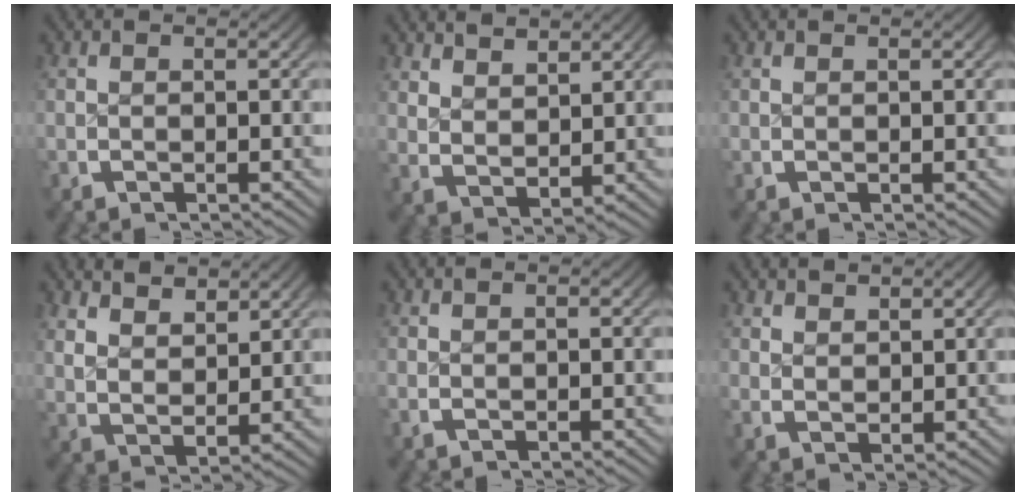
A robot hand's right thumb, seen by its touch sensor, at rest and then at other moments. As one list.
[{"total": 3.2, "force": [2.3, 1.6, 1.5], "torque": [-0.025, -0.010, 0.054]}, {"total": 0.0}, {"total": 4.5, "force": [2.7, 2.4, 2.7], "torque": [-0.047, -0.014, 0.063]}, {"total": 0.5, "force": [-0.1, 0.3, 0.4], "torque": [-0.011, -0.004, -0.002]}, {"total": 2.0, "force": [1.7, 0.9, 0.7], "torque": [-0.003, -0.004, 0.039]}]